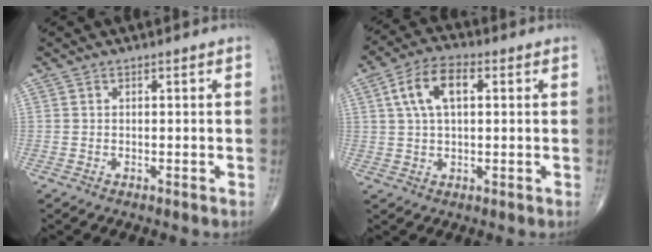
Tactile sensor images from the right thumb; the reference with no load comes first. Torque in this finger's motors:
{"motor_torque": [0.09, 0.18, 0.39, 0.07, 0.05]}